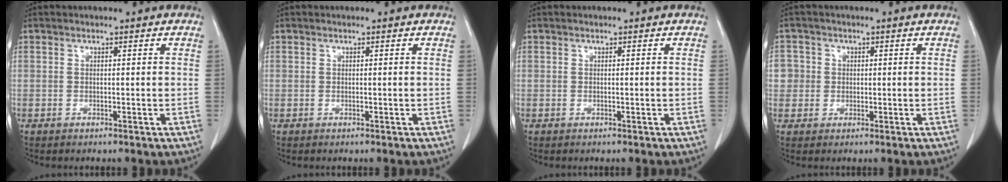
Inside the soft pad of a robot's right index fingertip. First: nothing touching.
{"total": 0.0}
{"total": 0.0}
{"total": 4.8, "force": [0.3, 4.8, 0.6], "torque": [-0.007, 0.018, 0.006]}